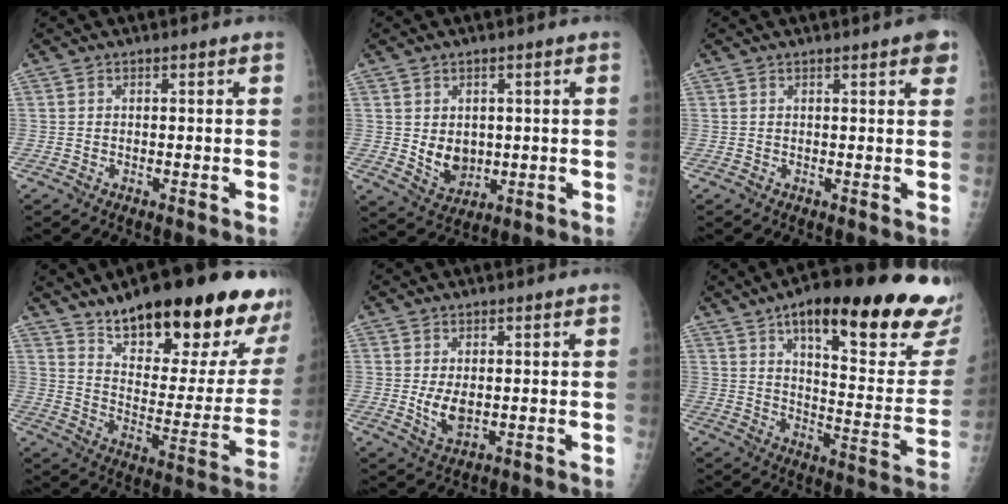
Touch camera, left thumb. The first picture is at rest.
{"total": 6.1, "force": [0.3, 4.8, 3.7], "torque": [-0.034, -0.013, 0.024]}
{"total": 3.3, "force": [1.8, 0.6, 2.7], "torque": [-0.026, -0.003, 0.018]}
{"total": 28.3, "force": [19.3, 8.6, 18.7], "torque": [-0.229, -0.078, 0.286]}
{"total": 4.6, "force": [0.1, 2.7, 3.7], "torque": [-0.063, -0.012, 0.009]}
{"total": 30.0, "force": [17.6, 8.1, 23.0], "torque": [-0.263, -0.056, 0.250]}